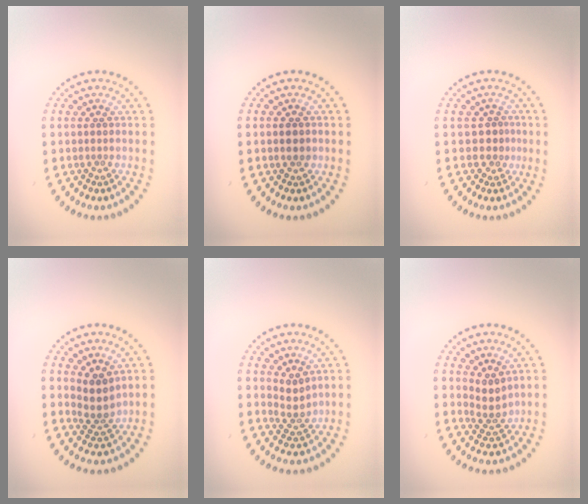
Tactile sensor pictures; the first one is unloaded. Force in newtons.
{"total": 1.2, "press": 1.2, "slide": 0.1}
{"total": 1.6, "press": 1.2, "slide": 1.1}
{"total": 2.6, "press": 2.1, "slide": 1.6}
{"total": 2.1, "press": 1.6, "slide": 1.4}
{"total": 2.1, "press": 1.6, "slide": 1.4}